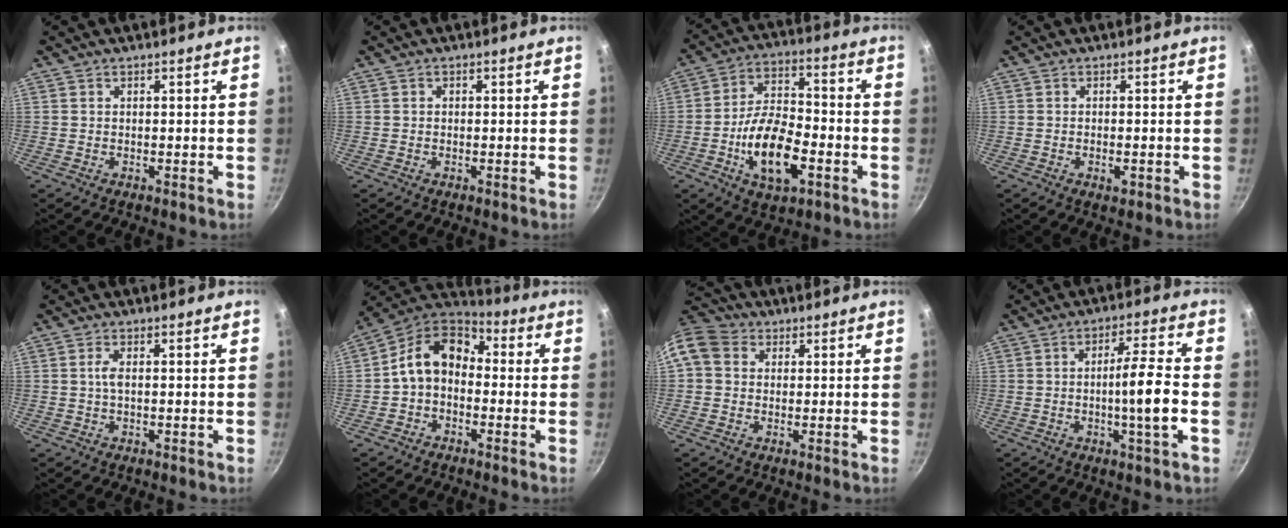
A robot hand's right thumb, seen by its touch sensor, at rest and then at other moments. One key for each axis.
{"total": 0.5, "fx": -0.1, "fy": 0.5, "fz": 0.2, "tx": -0.002, "ty": 0.003, "tz": -0.002}
{"total": 15.0, "fx": -4.9, "fy": 7.4, "fz": 12.1, "tx": -0.205, "ty": 0.033, "tz": -0.086}
{"total": 2.0, "fx": -0.7, "fy": 0.9, "fz": 1.7, "tx": -0.032, "ty": 0.000, "tz": -0.012}
{"total": 1.8, "fx": 0.1, "fy": 0.6, "fz": 1.7, "tx": -0.041, "ty": 0.004, "tz": -0.001}
{"total": 11.6, "fx": -0.5, "fy": 8.5, "fz": 7.9, "tx": -0.113, "ty": 0.045, "tz": -0.033}
{"total": 9.3, "fx": 1.9, "fy": 7.7, "fz": 4.7, "tx": -0.087, "ty": 0.021, "tz": 0.017}
{"total": 9.0, "fx": -1.8, "fy": 0.3, "fz": 8.9, "tx": -0.149, "ty": 0.017, "tz": -0.031}